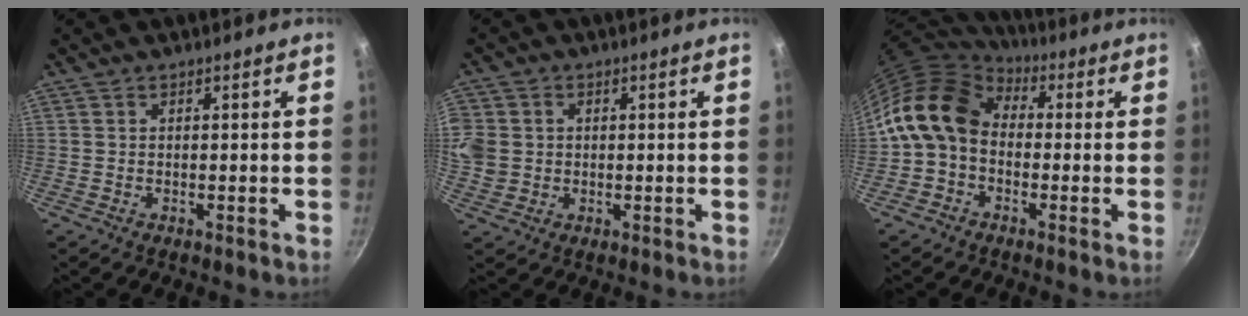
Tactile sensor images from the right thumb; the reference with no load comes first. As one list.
[{"total": 10.2, "force": [0.8, 9.1, 4.5], "torque": [-0.115, 0.008, 0.017]}, {"total": 12.4, "force": [0.3, 9.5, 8.0], "torque": [-0.126, 0.031, -0.018]}]